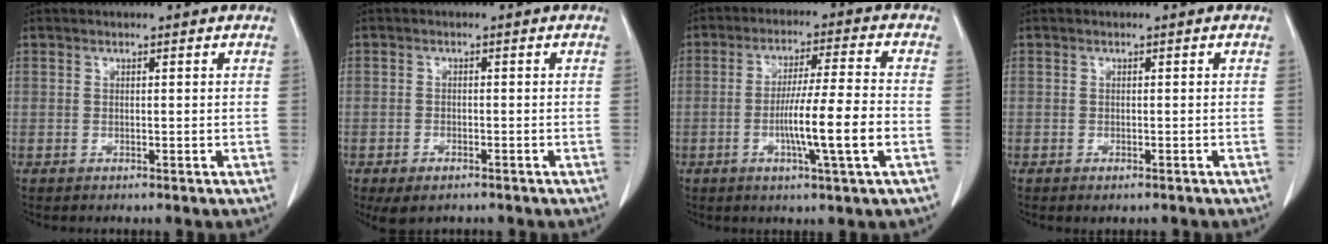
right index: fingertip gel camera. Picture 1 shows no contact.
{"total": 3.7, "force": [-2.5, 1.9, 2.0], "torque": [-0.034, -0.006, -0.033]}
{"total": 10.3, "force": [-2.6, -0.6, 9.9], "torque": [-0.175, -0.004, -0.047]}
{"total": 1.4, "force": [-1.0, 0.6, 0.8], "torque": [-0.011, -0.002, -0.009]}